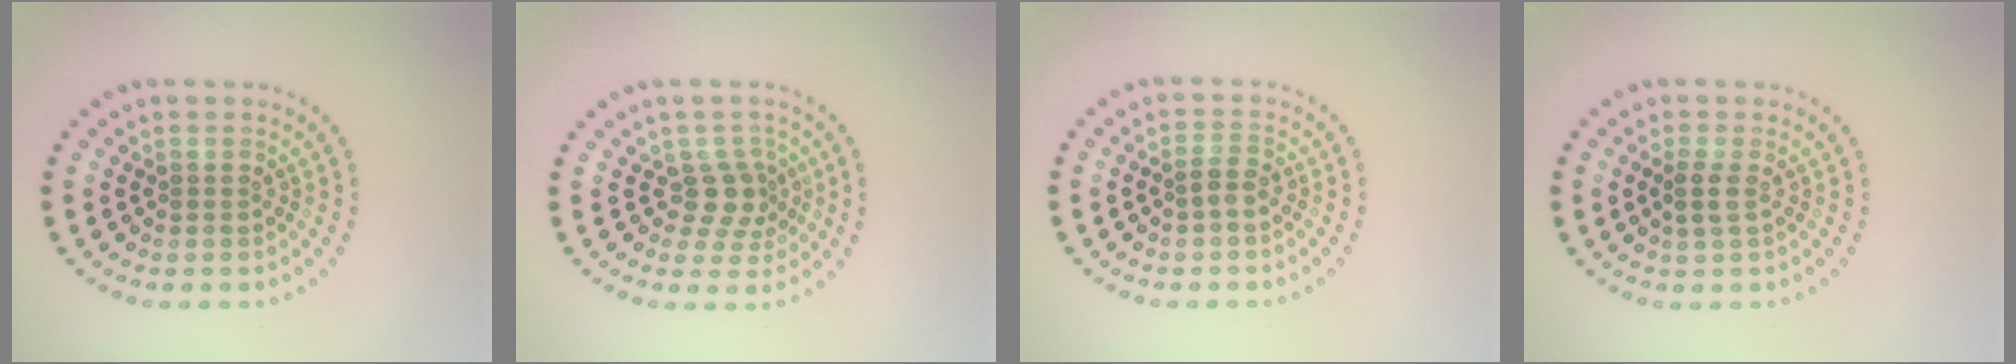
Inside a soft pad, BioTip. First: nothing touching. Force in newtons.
{"total": 2.8, "press": 2.2, "slide": 1.8}
{"total": 1.5, "press": 1.4, "slide": 0.6}
{"total": 1.5, "press": 1.3, "slide": 0.8}